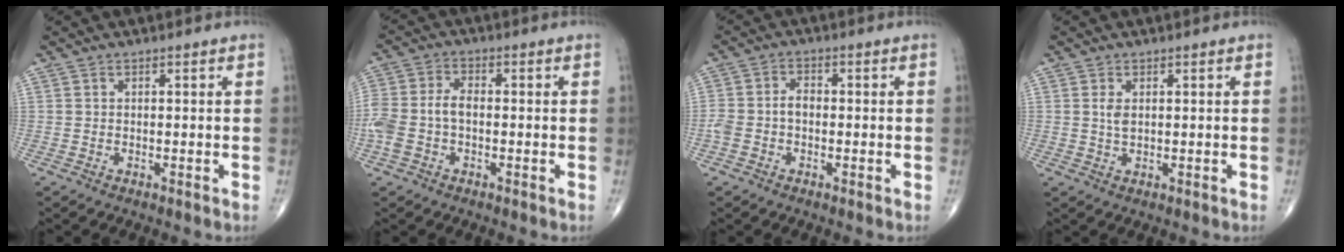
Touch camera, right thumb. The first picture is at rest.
{"total": 7.9, "force": [-1.5, 4.7, 6.1], "torque": [-0.151, 0.024, -0.032]}
{"total": 4.2, "force": [-0.9, 2.7, 3.1], "torque": [-0.069, 0.019, -0.019]}
{"total": 1.8, "force": [0.5, 0.9, 1.5], "torque": [-0.030, -0.002, 0.012]}